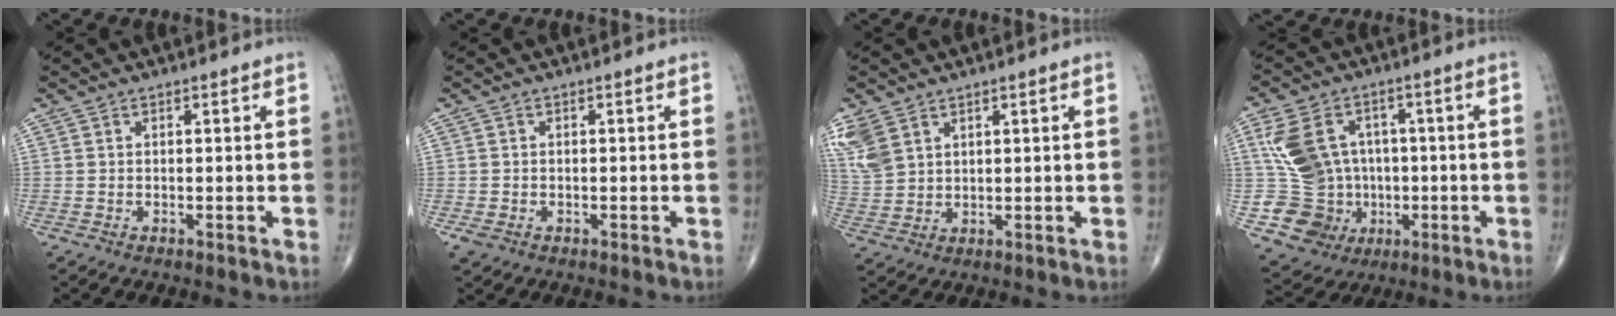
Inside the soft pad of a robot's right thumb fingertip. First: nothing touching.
{"total": 1.9, "force": [-0.8, 1.4, 1.1], "torque": [-0.026, -0.002, -0.010]}
{"total": 8.0, "force": [4.4, 5.1, 4.2], "torque": [-0.100, -0.004, 0.105]}
{"total": 15.0, "force": [0.7, 12.8, 7.7], "torque": [-0.120, 0.012, 0.034]}